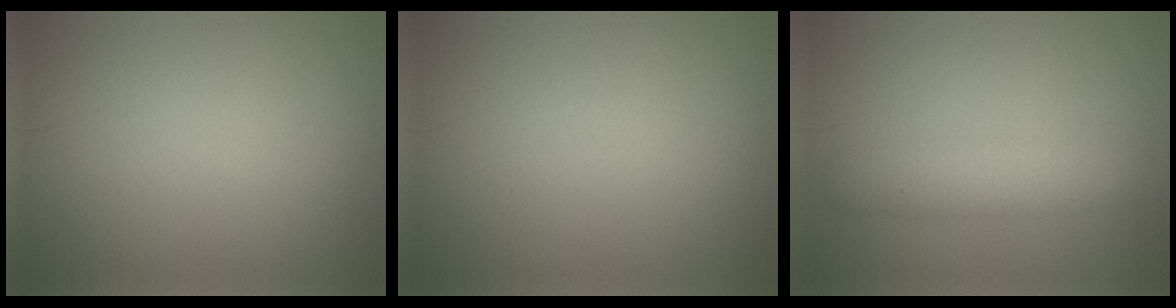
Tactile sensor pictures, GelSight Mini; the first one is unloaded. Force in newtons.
{"total": 0.0}
{"total": 3.3, "press": 3.3, "slide": 0.0}